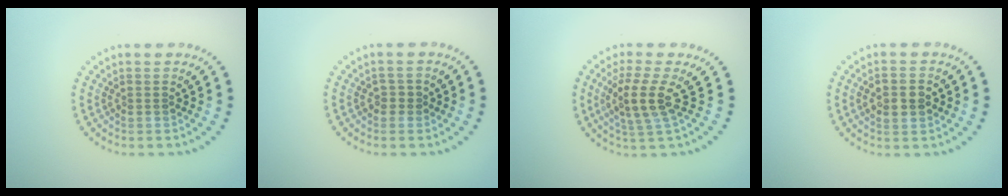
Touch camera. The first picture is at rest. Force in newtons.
{"total": 0.6, "press": 0.6, "slide": 0.2}
{"total": 3.5, "press": 3.0, "slide": 1.9}
{"total": 3.3, "press": 3.3, "slide": 0.5}